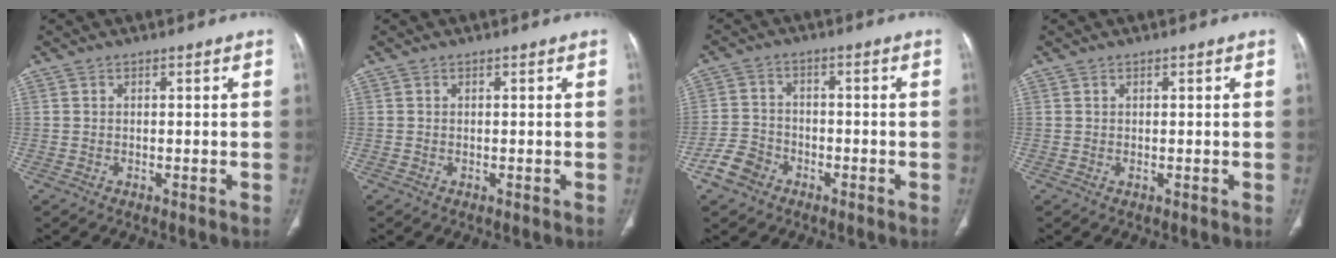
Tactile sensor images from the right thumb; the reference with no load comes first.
{"total": 0.0}
{"total": 5.7, "force": [-3.3, 4.2, 1.9], "torque": [-0.028, 0.023, -0.063]}
{"total": 0.5, "force": [0.2, 0.2, 0.4], "torque": [-0.008, 0.000, 0.005]}